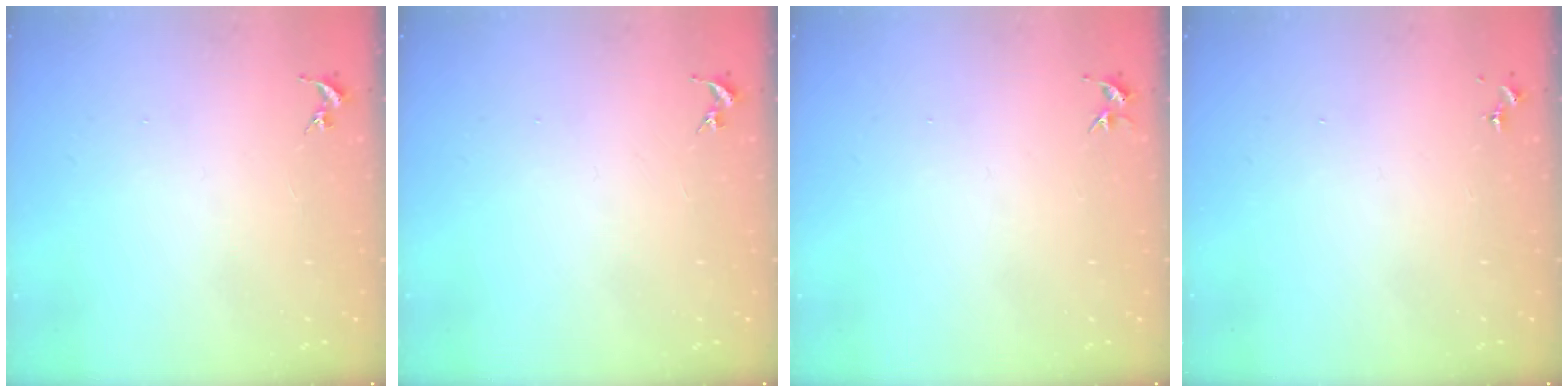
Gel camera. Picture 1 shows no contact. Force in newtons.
{"total": 0.0}
{"total": 3.4, "press": 3.4, "slide": 0.4}
{"total": 0.0}